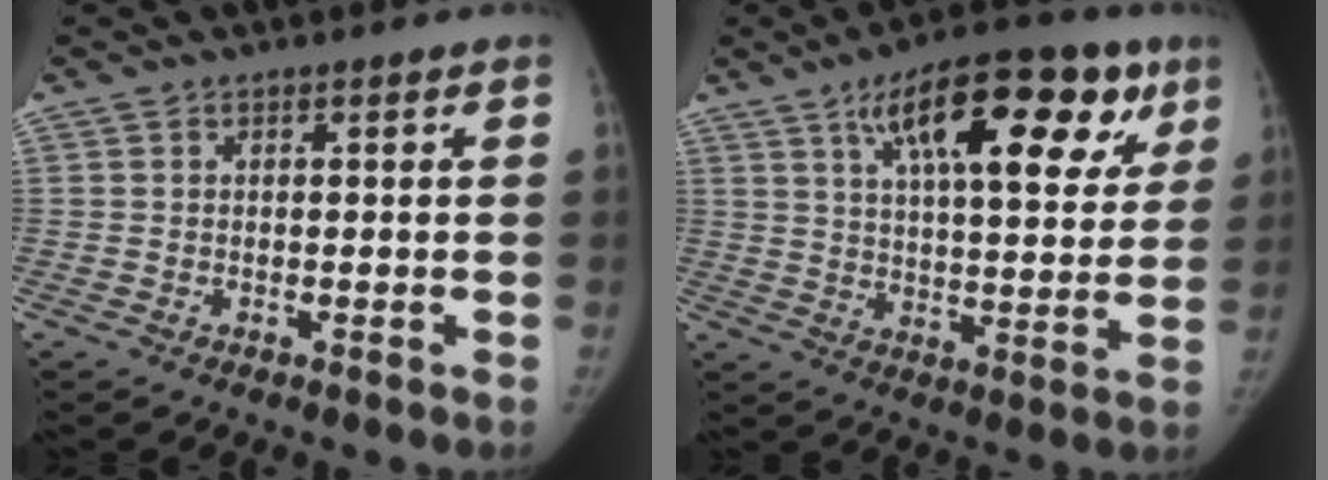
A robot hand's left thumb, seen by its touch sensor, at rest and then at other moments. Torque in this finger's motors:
{"motor_torque": [0.18, 0.20, 1.62, -1.15, 0.32]}